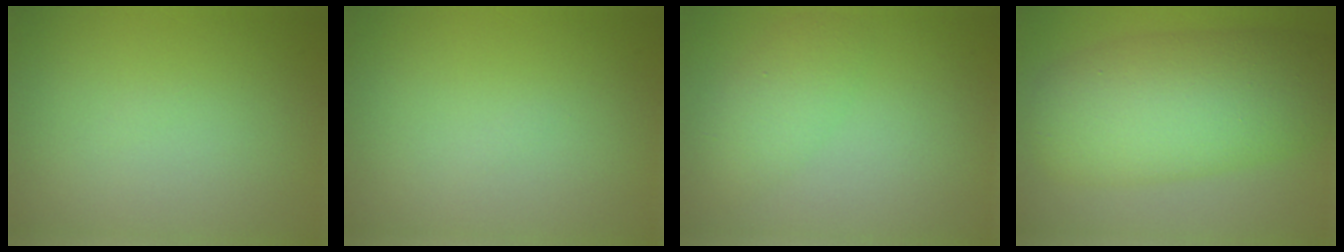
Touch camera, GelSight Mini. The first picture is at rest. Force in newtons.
{"total": 0.0}
{"total": 2.7, "press": 2.7, "slide": 0.1}
{"total": 9.6, "press": 9.6, "slide": 0.4}